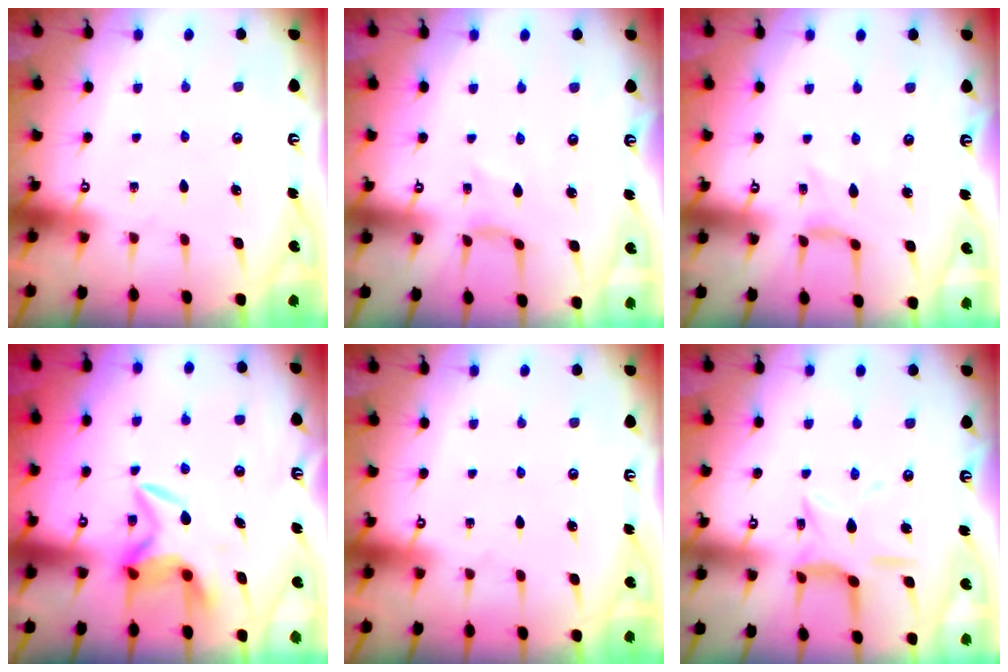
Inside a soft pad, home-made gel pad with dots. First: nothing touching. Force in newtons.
{"total": 2.2, "press": 2.2, "slide": 0.2}
{"total": 0.0}
{"total": 5.6, "press": 5.5, "slide": 0.7}
{"total": 0.0}
{"total": 10.6, "press": 10.5, "slide": 0.9}